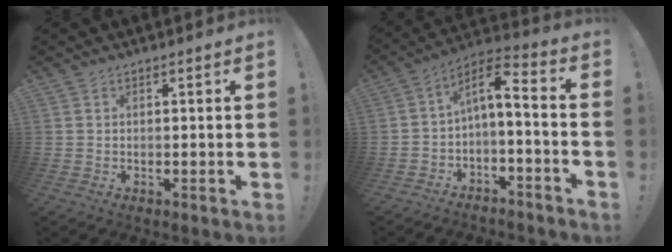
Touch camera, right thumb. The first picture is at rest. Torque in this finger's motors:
{"motor_torque": [0.15, 0.15, 0.34, -0.34, 0.16]}